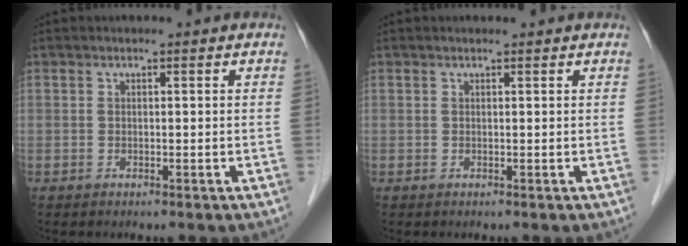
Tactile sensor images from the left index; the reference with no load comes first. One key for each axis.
{"total": 0.7, "fx": 0.6, "fy": 0.0, "fz": 0.2, "tx": -0.009, "ty": 0.004, "tz": 0.009}